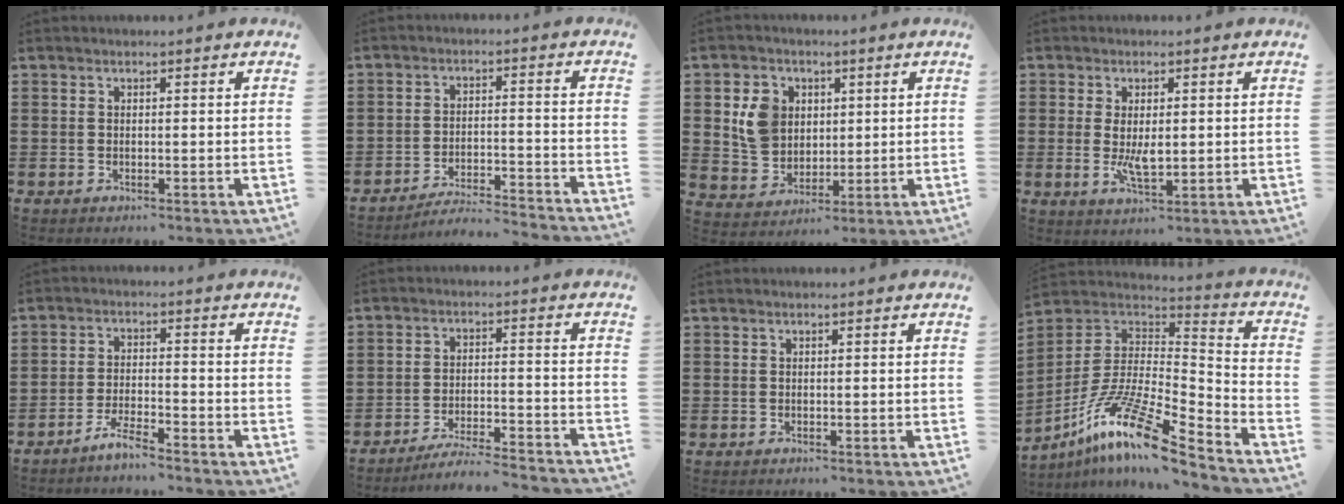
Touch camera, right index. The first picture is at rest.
{"total": 4.6, "force": [-4.5, -0.3, 1.0], "torque": [-0.029, -0.008, -0.094]}
{"total": 7.4, "force": [1.9, 6.4, 3.1], "torque": [-0.083, 0.016, 0.034]}
{"total": 4.3, "force": [0.1, 1.8, 3.9], "torque": [-0.080, -0.001, 0.001]}
{"total": 3.9, "force": [-3.7, -0.1, 1.3], "torque": [-0.040, -0.002, -0.077]}
{"total": 5.4, "force": [-5.2, -0.3, 1.5], "torque": [-0.034, -0.011, -0.104]}
{"total": 0.0}
{"total": 14.4, "force": [-9.5, 2.7, 10.4], "torque": [-0.208, 0.005, -0.182]}